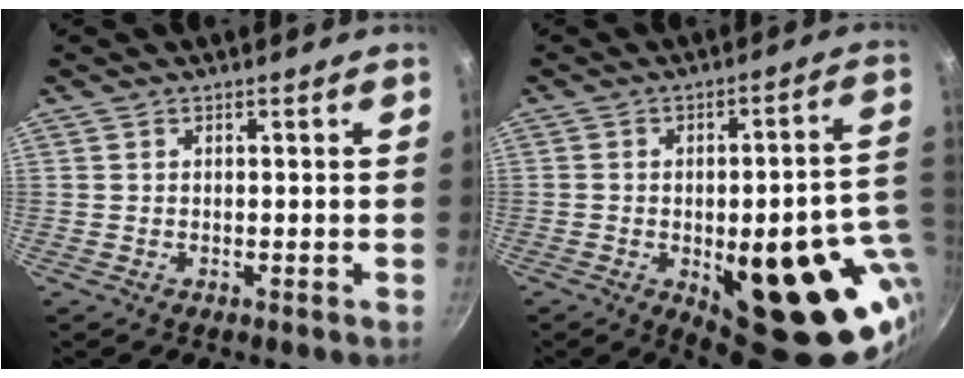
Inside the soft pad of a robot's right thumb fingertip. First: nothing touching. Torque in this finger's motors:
{"motor_torque": [2.55, 2.46, 2.08, -0.69, 0.40]}